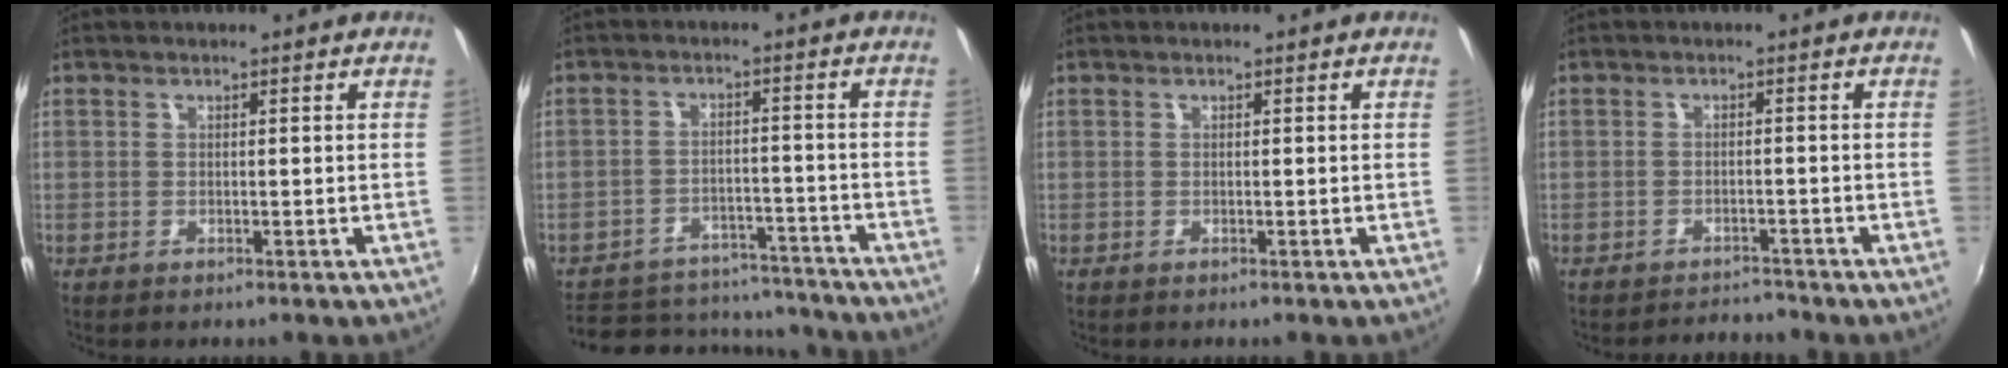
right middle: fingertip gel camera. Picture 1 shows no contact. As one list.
[{"total": 15.6, "force": [-12.8, 7.7, 4.5], "torque": [-0.114, 0.036, -0.155]}, {"total": 0.0}, {"total": 4.6, "force": [-4.4, 1.1, 0.3], "torque": [-0.016, 0.005, -0.065]}]